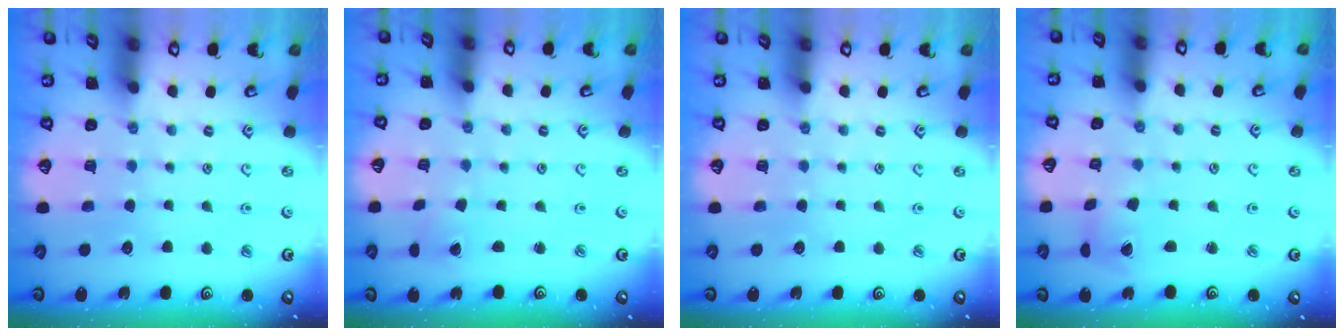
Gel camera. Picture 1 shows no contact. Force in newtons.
{"total": 1.5, "press": 1.5, "slide": 0.1}
{"total": 0.0}
{"total": 2.2, "press": 2.2, "slide": 0.4}